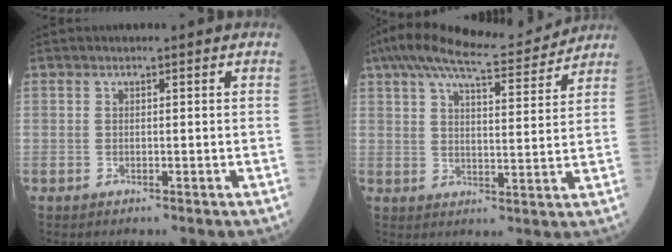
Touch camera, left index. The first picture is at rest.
{"total": 13.5, "force": [12.1, 1.3, 5.9], "torque": [-0.105, 0.015, 0.177]}